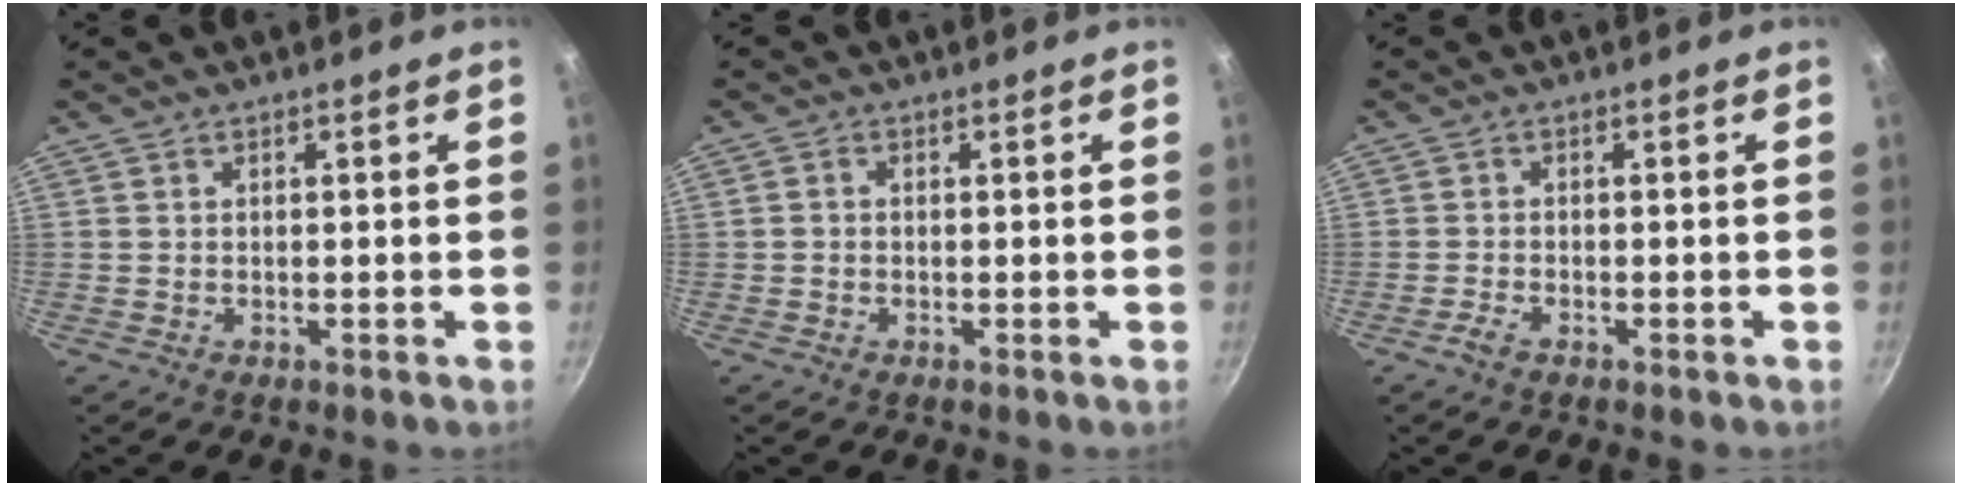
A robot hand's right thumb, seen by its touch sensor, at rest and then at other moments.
{"total": 1.0, "force": [-0.2, 0.8, 0.5], "torque": [-0.009, 0.005, -0.005]}
{"total": 1.9, "force": [-1.4, 0.6, 1.1], "torque": [-0.033, 0.015, -0.030]}